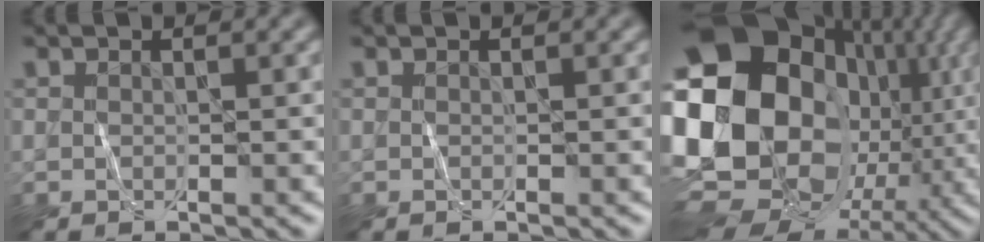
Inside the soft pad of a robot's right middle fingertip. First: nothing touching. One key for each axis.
{"total": 0.0}
{"total": 22.7, "fx": 1.4, "fy": 17.6, "fz": 14.2, "tx": -0.291, "ty": -0.018, "tz": -0.001}